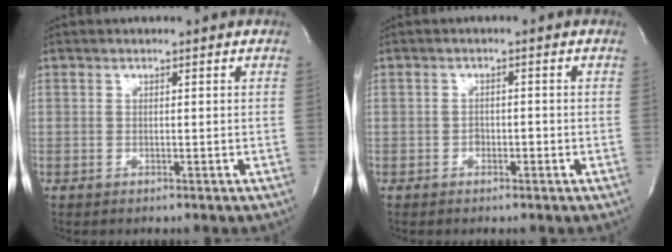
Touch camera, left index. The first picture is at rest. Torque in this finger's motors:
{"motor_torque": [0.08, -0.05, 0.00, 0.01]}